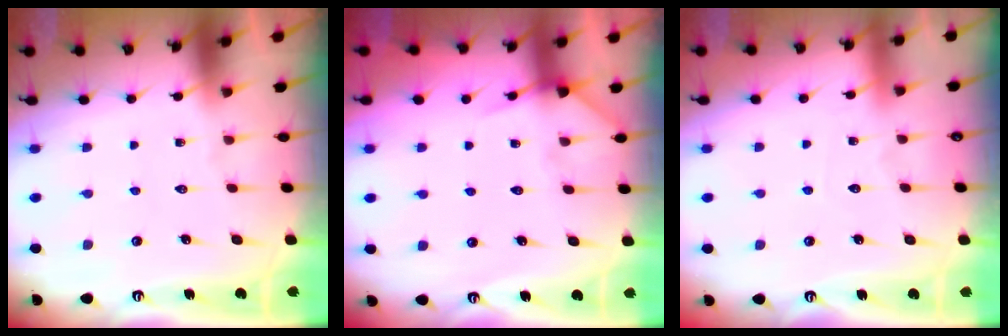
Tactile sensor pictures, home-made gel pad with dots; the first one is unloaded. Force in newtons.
{"total": 4.4, "press": 4.3, "slide": 0.7}
{"total": 3.2, "press": 3.2, "slide": 0.4}